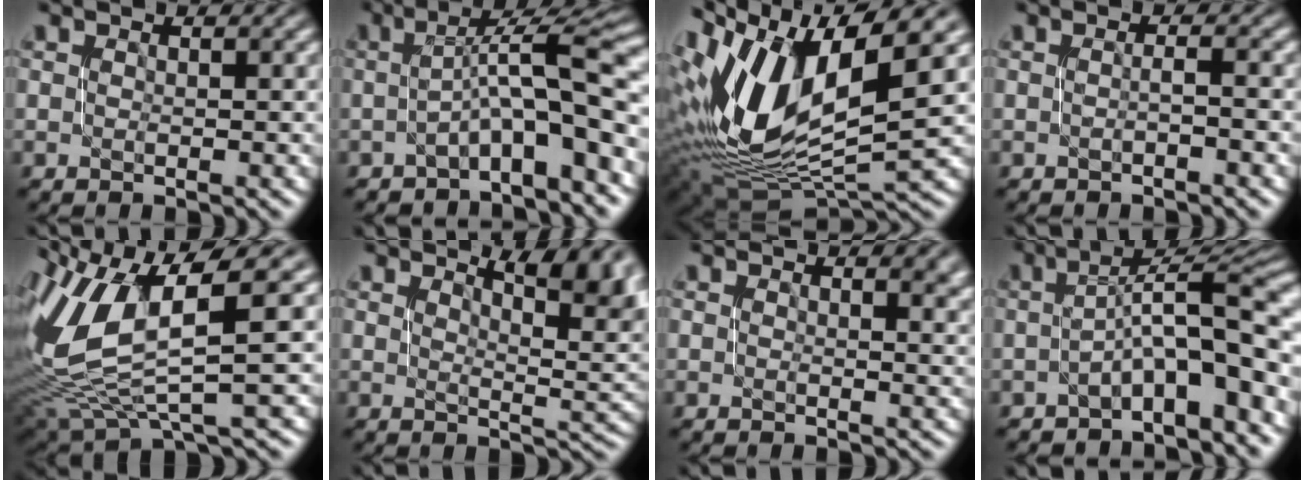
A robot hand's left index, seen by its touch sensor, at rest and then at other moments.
{"total": 7.6, "force": [-1.8, 1.5, 7.2], "torque": [-0.099, 0.028, -0.035]}
{"total": 12.8, "force": [3.3, 6.5, 10.5], "torque": [-0.227, 0.002, 0.053]}
{"total": 1.0, "force": [-0.3, 0.3, 0.9], "torque": [-0.012, -0.001, -0.008]}
{"total": 9.7, "force": [1.9, 3.6, 8.8], "torque": [-0.204, -0.007, 0.044]}
{"total": 7.3, "force": [3.5, 2.4, 6.0], "torque": [-0.059, 0.009, 0.054]}
{"total": 3.3, "force": [1.2, 1.7, 2.6], "torque": [-0.008, 0.004, 0.012]}
{"total": 7.9, "force": [-2.3, 2.0, 7.3], "torque": [-0.100, 0.025, -0.040]}